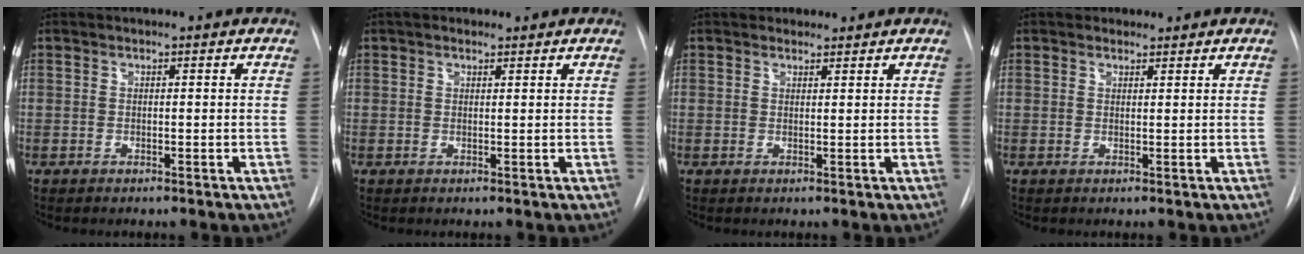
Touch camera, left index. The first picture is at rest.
{"total": 1.4, "force": [1.0, 0.7, 0.6], "torque": [-0.016, 0.011, 0.014]}
{"total": 1.9, "force": [1.7, 0.9, 0.1], "torque": [-0.001, 0.012, 0.025]}
{"total": 1.2, "force": [0.9, 0.7, 0.1], "torque": [-0.002, 0.006, 0.011]}